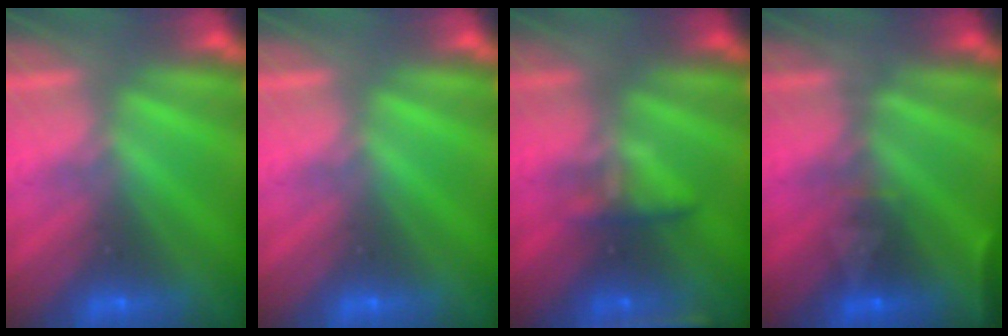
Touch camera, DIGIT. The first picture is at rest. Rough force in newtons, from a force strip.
{"total": 0.0}
{"total": 6.0}
{"total": 2.9}